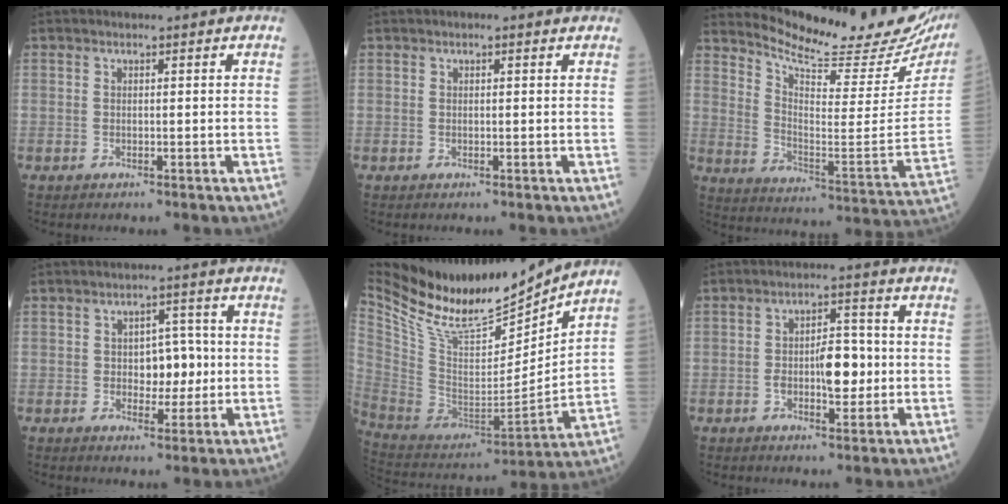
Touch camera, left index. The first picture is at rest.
{"total": 1.3, "force": [1.0, 0.4, 0.7], "torque": [-0.010, 0.012, 0.010]}
{"total": 23.0, "force": [21.2, 2.7, 8.6], "torque": [-0.140, -0.096, 0.281]}
{"total": 5.0, "force": [-0.3, 3.1, 3.9], "torque": [-0.051, 0.010, -0.003]}
{"total": 25.1, "force": [22.0, 4.5, 11.3], "torque": [-0.226, -0.032, 0.379]}
{"total": 6.3, "force": [-1.0, 2.6, 5.7], "torque": [-0.092, 0.006, -0.017]}